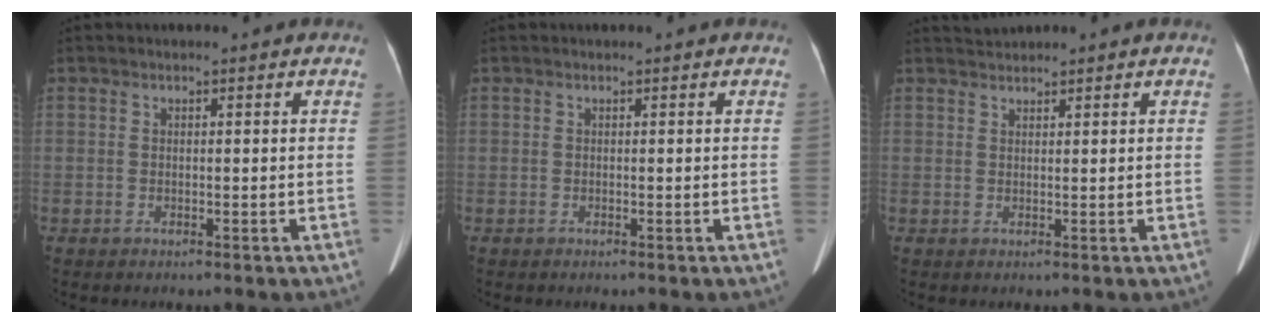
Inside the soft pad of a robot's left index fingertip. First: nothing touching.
{"total": 0.0}
{"total": 1.5, "force": [1.5, 0.0, -0.1], "torque": [-0.003, 0.015, 0.032]}